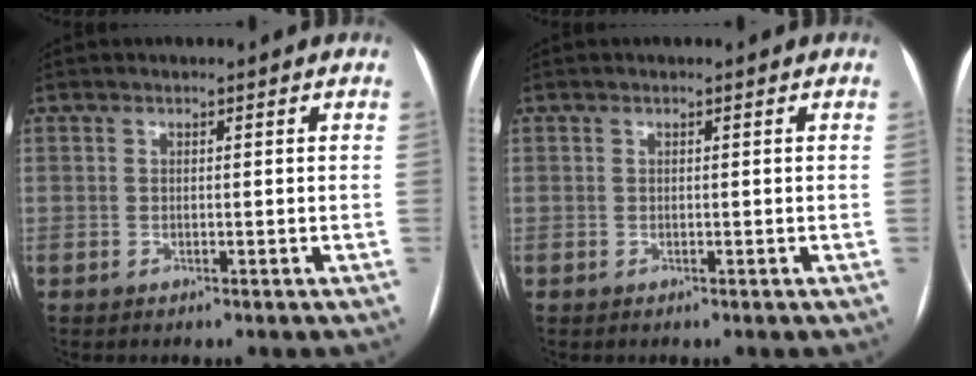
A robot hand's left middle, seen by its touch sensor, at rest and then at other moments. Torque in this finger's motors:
{"motor_torque": [-0.01, 0.10, 0.11, 0.00]}